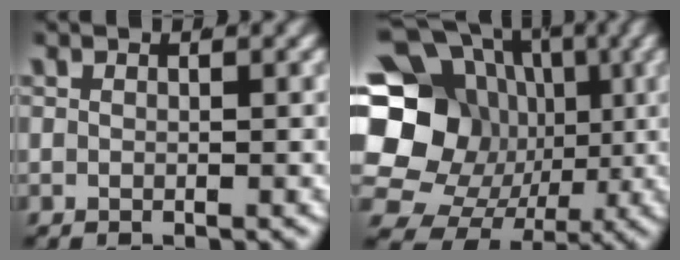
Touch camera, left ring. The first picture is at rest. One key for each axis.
{"total": 19.9, "fx": 0.6, "fy": 16.9, "fz": 10.6, "tx": -0.208, "ty": -0.050, "tz": 0.017}